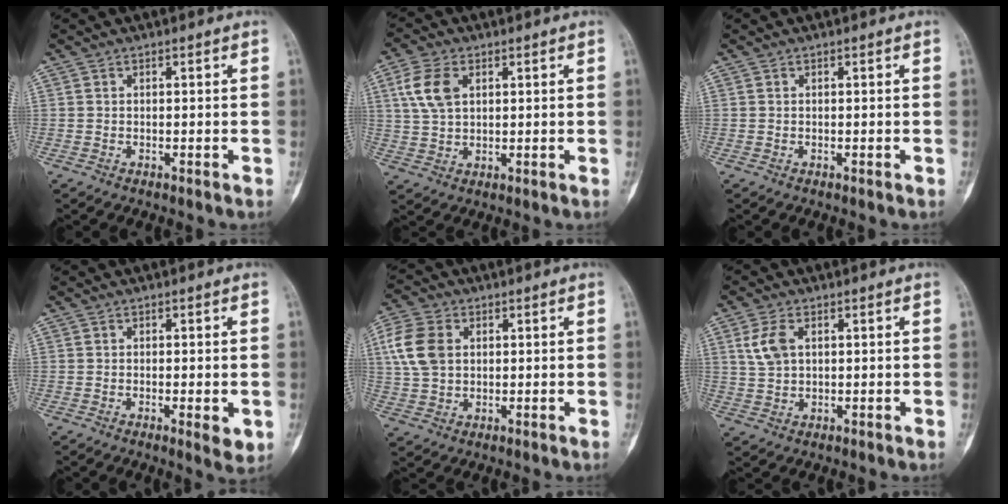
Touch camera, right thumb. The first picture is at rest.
{"total": 7.4, "force": [2.4, 4.5, 5.3], "torque": [-0.109, 0.003, 0.050]}
{"total": 0.0}
{"total": 3.7, "force": [-0.8, 1.1, 3.4], "torque": [-0.045, -0.009, -0.011]}
{"total": 9.0, "force": [1.9, 6.4, 6.0], "torque": [-0.126, 0.007, 0.037]}
{"total": 5.2, "force": [1.6, 3.1, 3.9], "torque": [-0.081, 0.004, 0.035]}